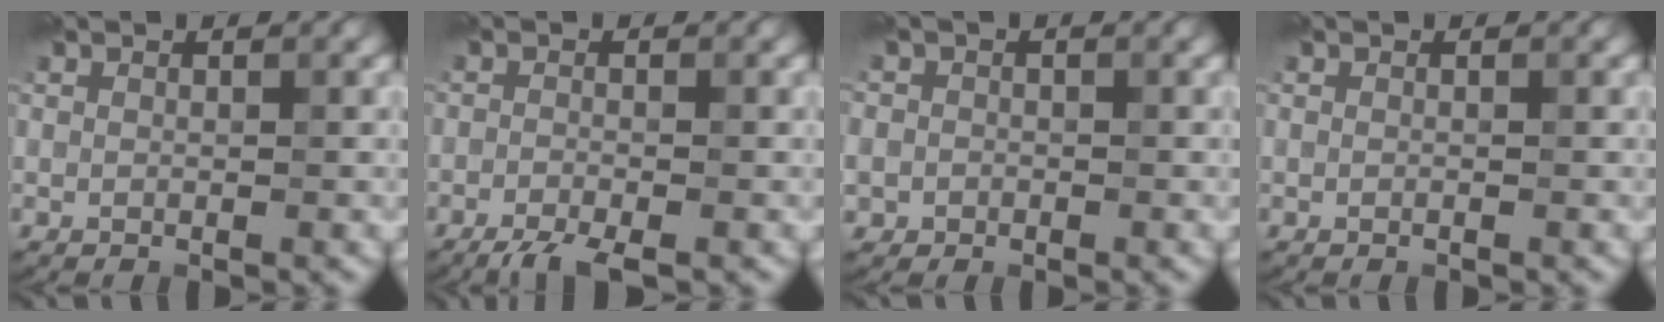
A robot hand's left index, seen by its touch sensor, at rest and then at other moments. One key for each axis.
{"total": 2.9, "fx": -2.2, "fy": 0.5, "fz": 1.8, "tx": -0.037, "ty": -0.007, "tz": -0.046}
{"total": 3.9, "fx": -1.2, "fy": 3.6, "fz": 1.0, "tx": -0.004, "ty": 0.004, "tz": -0.048}
{"total": 0.0}